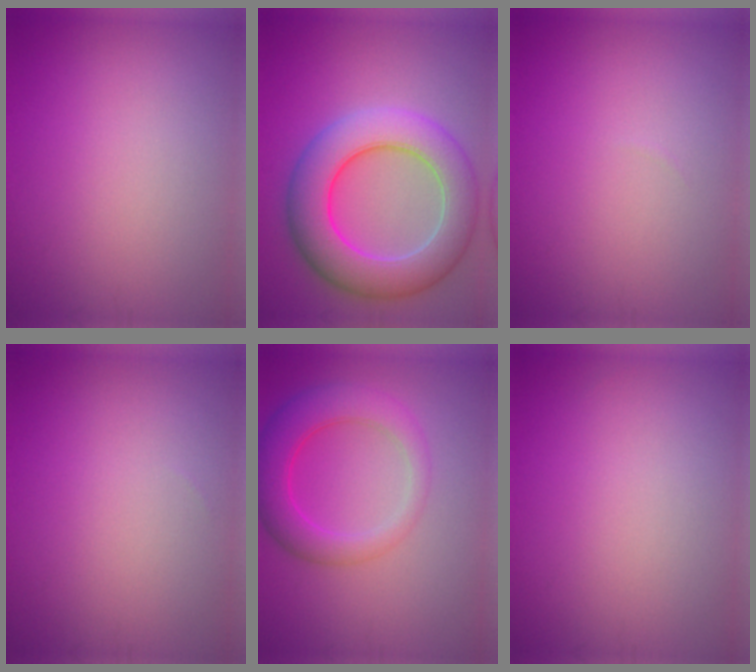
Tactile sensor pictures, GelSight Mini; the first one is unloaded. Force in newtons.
{"total": 9.3, "press": 9.3, "slide": 0.3}
{"total": 0.0}
{"total": 0.0}
{"total": 5.4, "press": 5.4, "slide": 0.2}
{"total": 0.0}